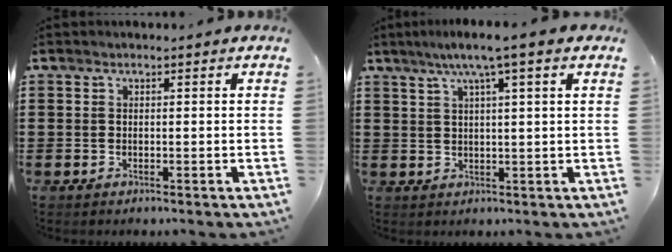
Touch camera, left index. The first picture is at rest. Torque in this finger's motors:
{"motor_torque": [0.83, 0.19, 0.48, 0.05]}